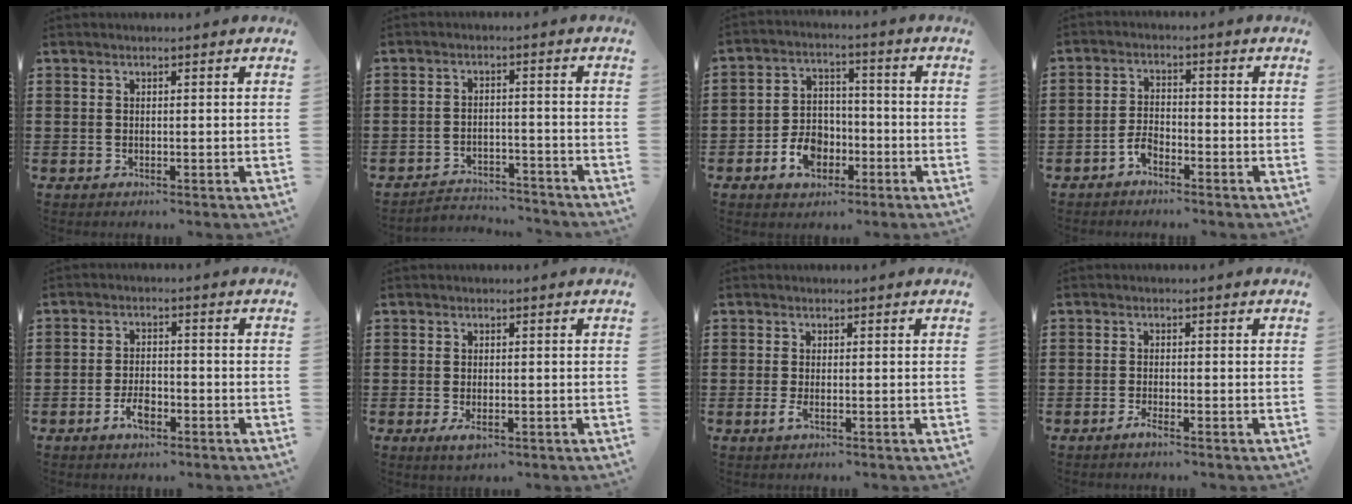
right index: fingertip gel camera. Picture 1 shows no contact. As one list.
[{"total": 3.3, "force": [-3.2, 0.6, 0.4], "torque": [-0.012, 0.006, -0.069]}, {"total": 6.5, "force": [-3.0, 4.7, 3.3], "torque": [-0.079, 0.010, -0.059]}, {"total": 3.0, "force": [-2.2, 1.4, 1.4], "torque": [-0.037, 0.004, -0.046]}, {"total": 4.0, "force": [-1.9, 1.8, 3.0], "torque": [-0.065, 0.001, -0.040]}, {"total": 1.8, "force": [-0.6, 0.8, 1.5], "torque": [-0.035, -0.005, -0.013]}, {"total": 1.2, "force": [-0.4, 0.3, 1.1], "torque": [-0.028, -0.006, -0.009]}, {"total": 1.4, "force": [-1.1, 0.0, 0.9], "torque": [-0.022, -0.007, -0.022]}]